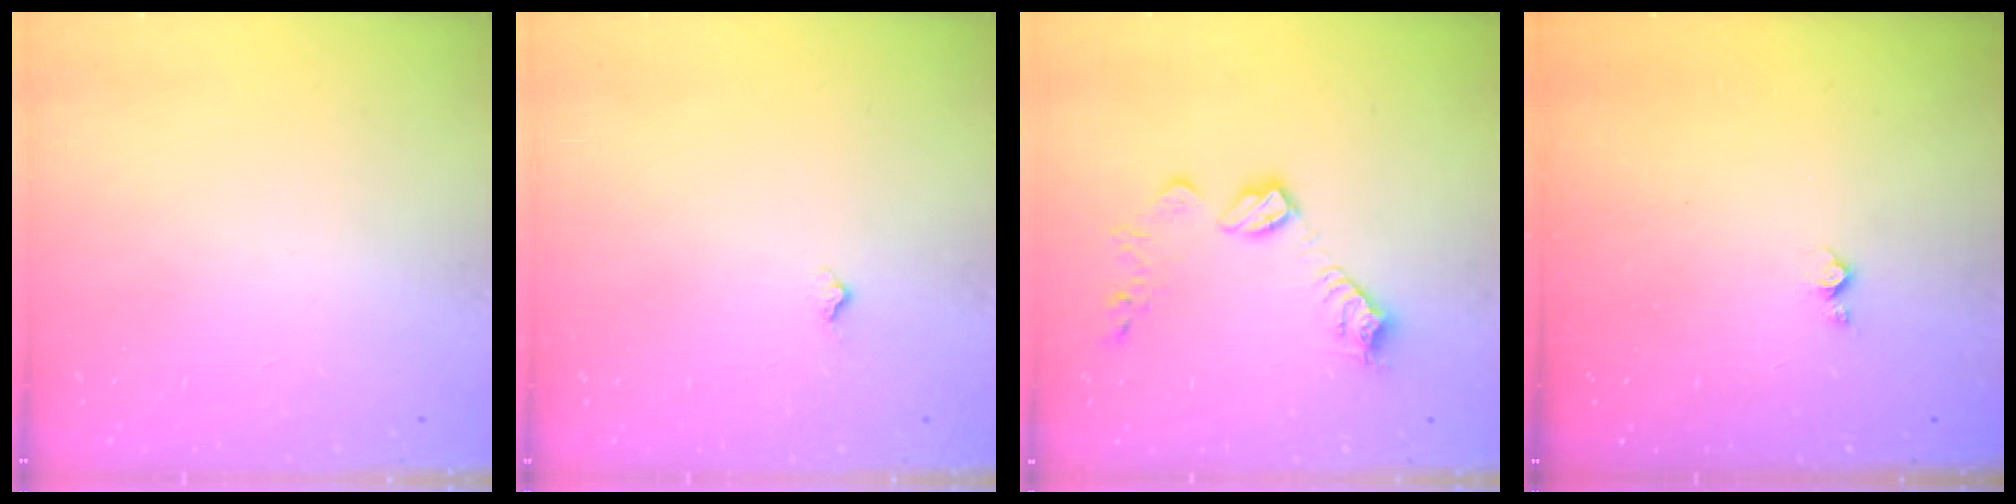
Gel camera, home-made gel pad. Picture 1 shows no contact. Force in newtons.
{"total": 3.1, "press": 3.1, "slide": 0.4}
{"total": 11.8, "press": 11.8, "slide": 0.6}
{"total": 2.9, "press": 2.9, "slide": 0.5}